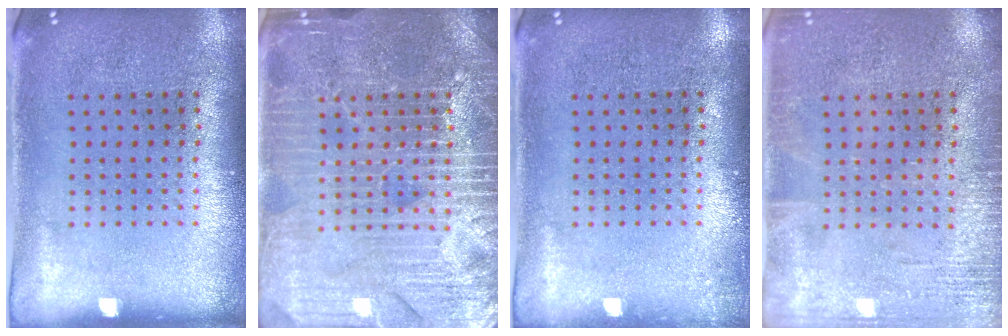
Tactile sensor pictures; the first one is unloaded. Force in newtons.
{"total": 4.6, "press": 4.6, "slide": 0.6}
{"total": 0.7, "press": 0.7, "slide": 0.2}
{"total": 2.4, "press": 2.4, "slide": 0.3}